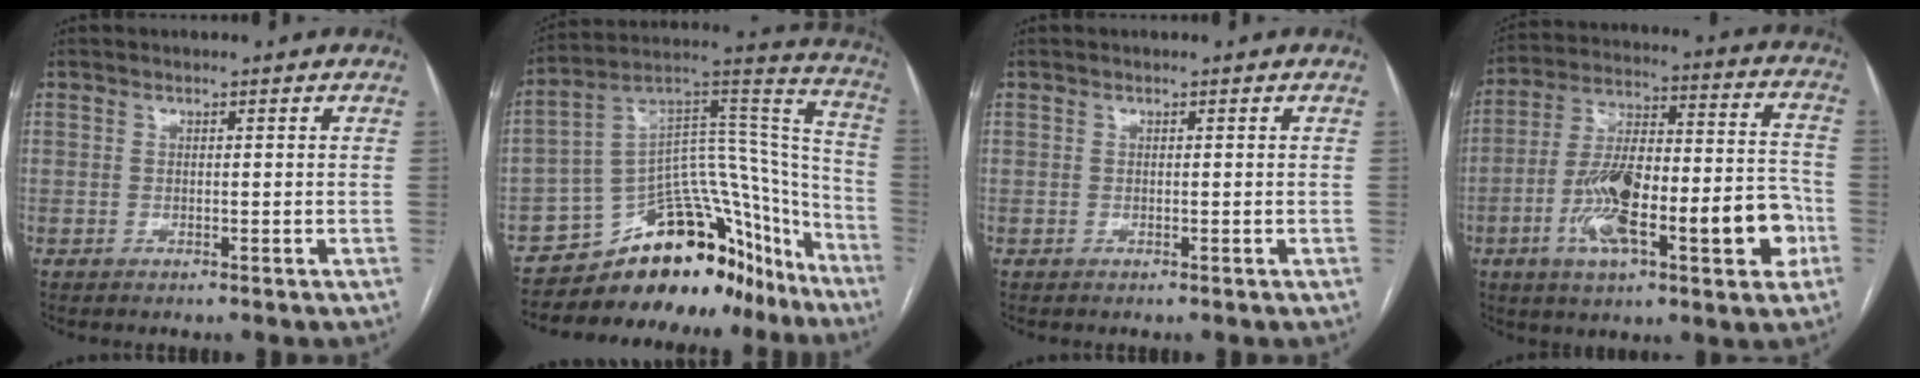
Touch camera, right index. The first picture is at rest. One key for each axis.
{"total": 23.3, "fx": -19.1, "fy": 10.2, "fz": 8.6, "tx": -0.080, "ty": 0.086, "tz": -0.279}
{"total": 0.0}
{"total": 20.7, "fx": -6.8, "fy": 5.7, "fz": 18.8, "tx": -0.296, "ty": 0.031, "tz": -0.097}